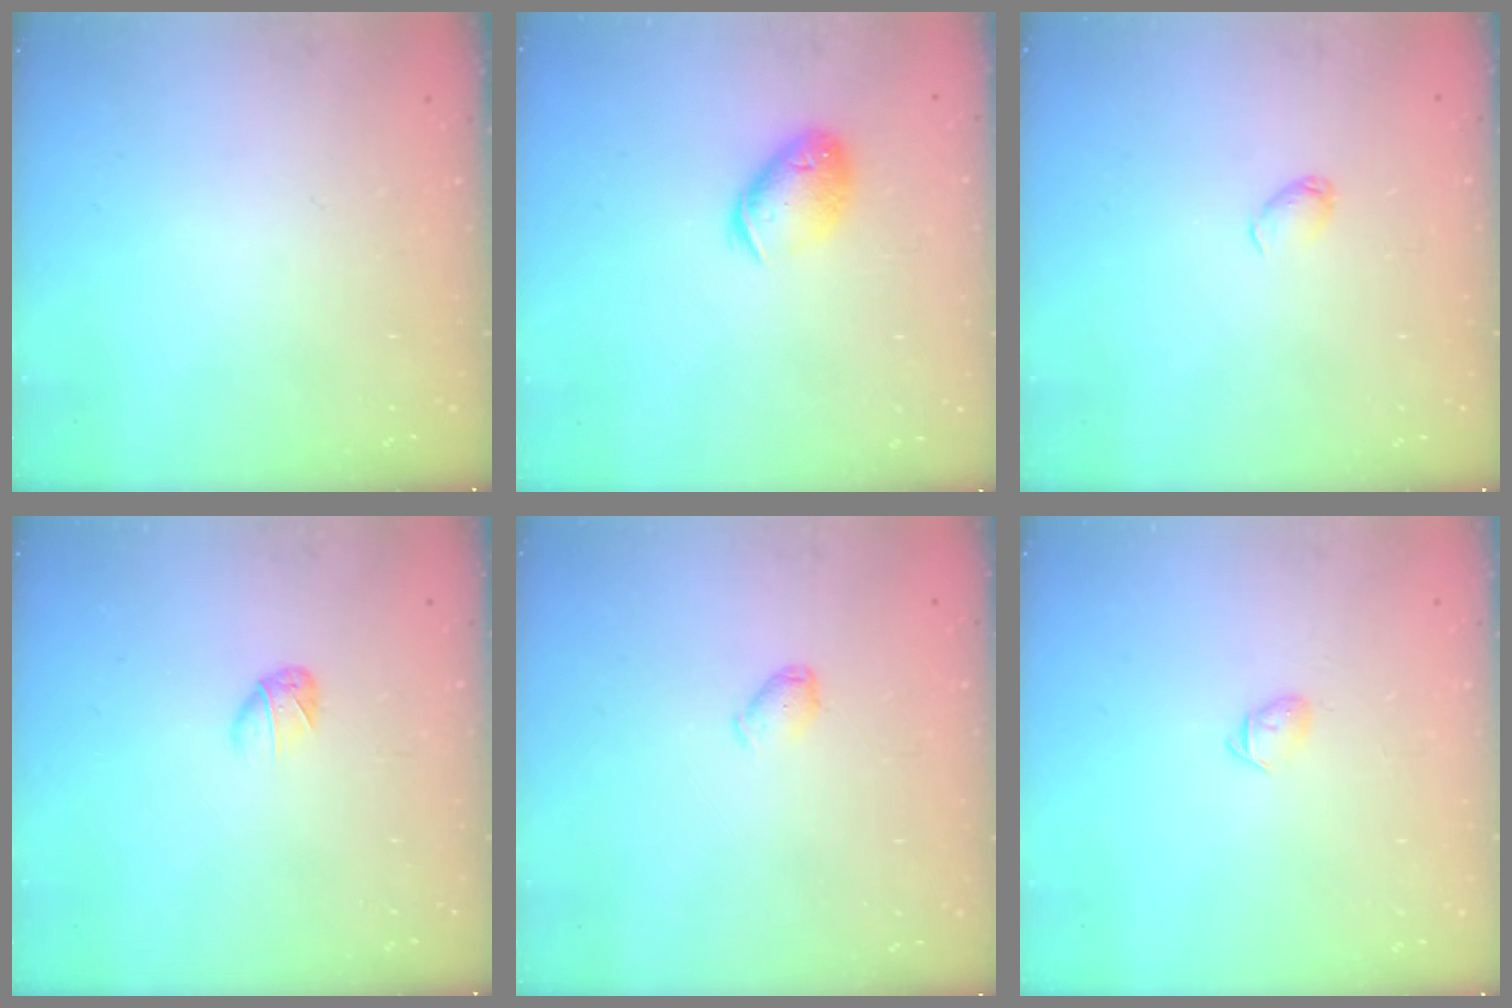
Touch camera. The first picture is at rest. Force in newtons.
{"total": 11.7, "press": 11.6, "slide": 1.9}
{"total": 3.1, "press": 3.1, "slide": 0.5}
{"total": 3.3, "press": 3.2, "slide": 0.8}
{"total": 4.6, "press": 4.5, "slide": 0.8}
{"total": 3.5, "press": 3.3, "slide": 1.0}